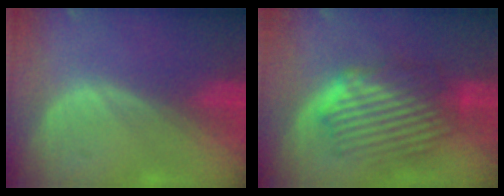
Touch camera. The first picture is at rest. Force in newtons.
{"total": 8.3, "press": 8.0, "slide": 2.4}